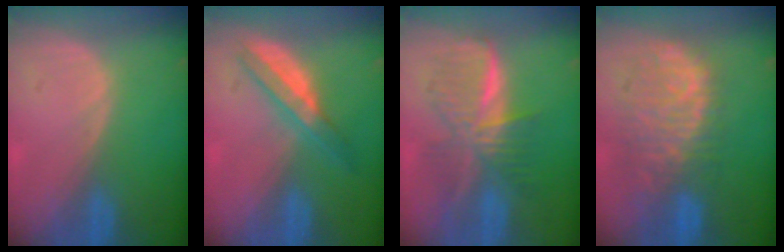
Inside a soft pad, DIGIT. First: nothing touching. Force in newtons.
{"total": 4.9, "press": 4.8, "slide": 0.7}
{"total": 8.1, "press": 8.1, "slide": 0.3}
{"total": 10.9, "press": 9.4, "slide": 5.5}